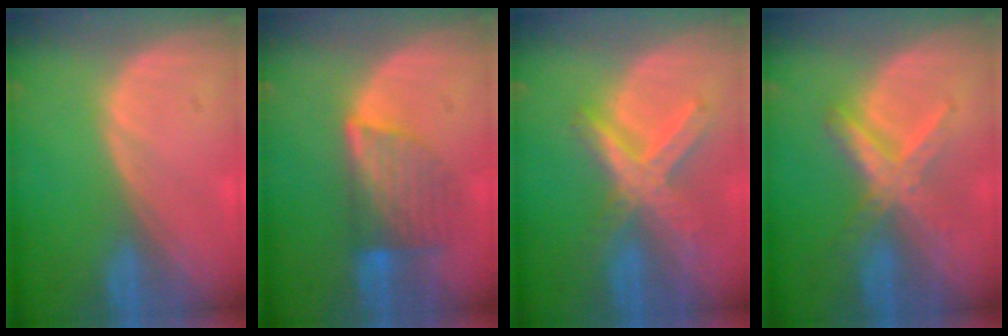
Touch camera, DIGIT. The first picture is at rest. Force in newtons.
{"total": 6.9, "press": 6.5, "slide": 2.2}
{"total": 7.8, "press": 6.7, "slide": 3.9}
{"total": 5.6, "press": 5.6, "slide": 0.0}